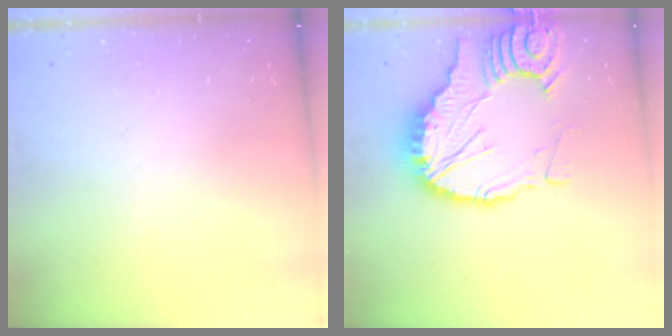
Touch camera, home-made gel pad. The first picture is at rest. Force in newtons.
{"total": 16.7, "press": 16.6, "slide": 1.8}